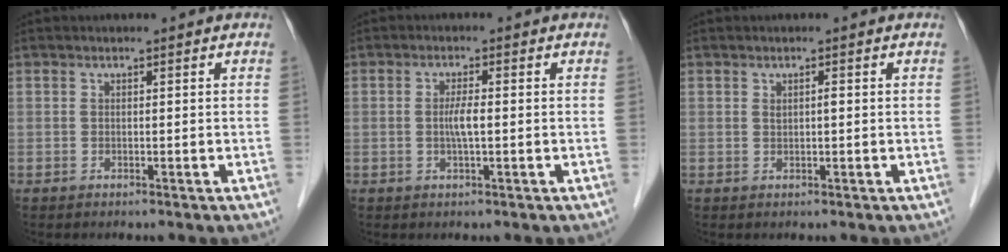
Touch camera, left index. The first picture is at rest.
{"total": 2.5, "force": [-0.4, 0.2, 2.5], "torque": [-0.049, -0.004, -0.007]}
{"total": 0.8, "force": [0.1, 0.2, 0.8], "torque": [-0.016, 0.001, 0.002]}